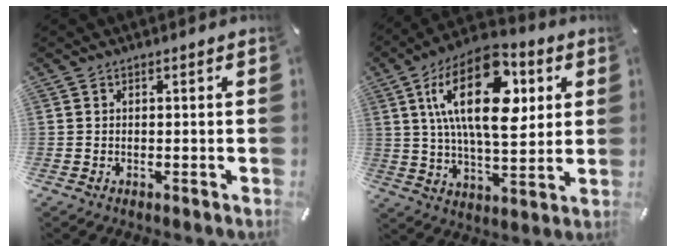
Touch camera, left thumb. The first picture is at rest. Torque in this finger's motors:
{"motor_torque": [2.47, 2.44, 1.60, -1.17, 0.78]}